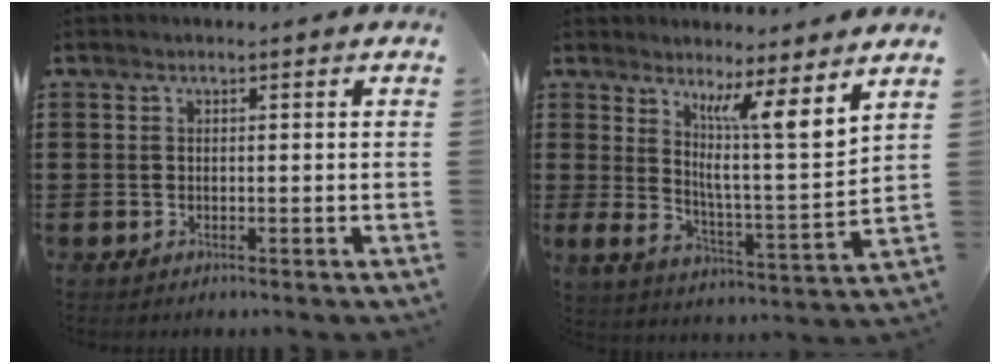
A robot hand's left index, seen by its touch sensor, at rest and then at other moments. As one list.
[{"total": 9.5, "force": [6.9, 0.7, 6.6], "torque": [-0.122, -0.049, 0.115]}]